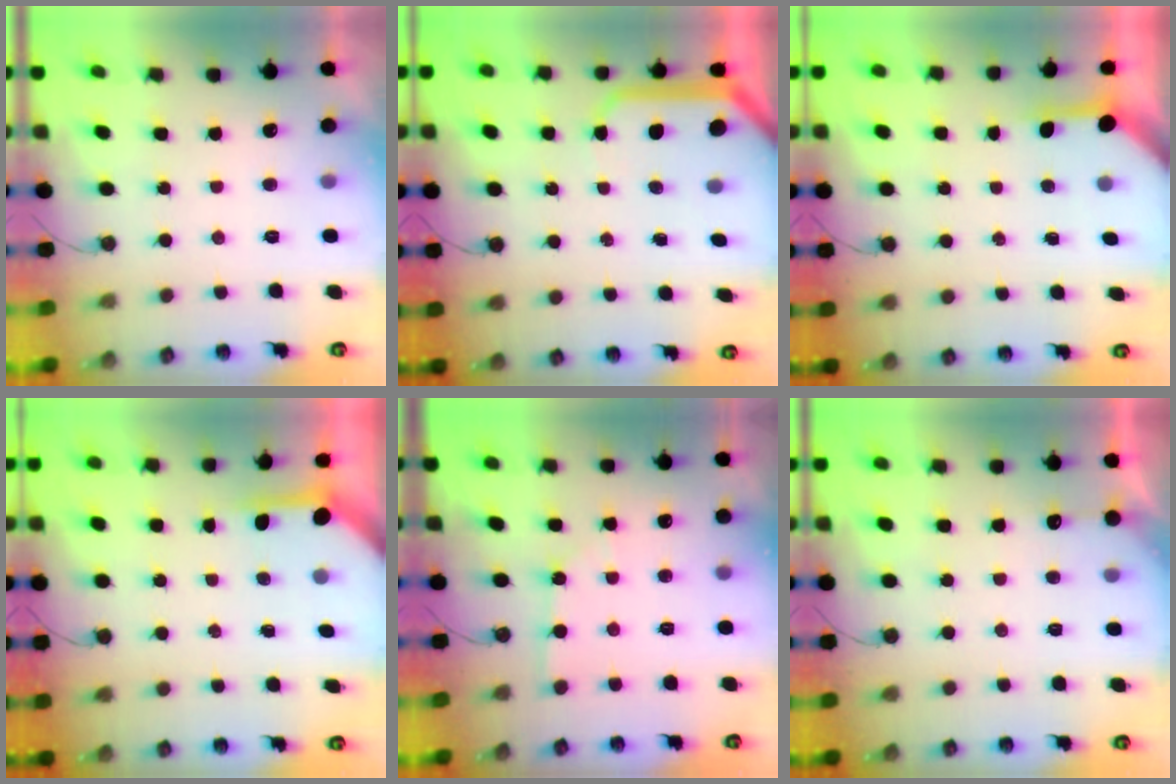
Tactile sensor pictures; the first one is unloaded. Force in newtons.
{"total": 9.0, "press": 9.0, "slide": 0.7}
{"total": 3.4, "press": 3.3, "slide": 0.4}
{"total": 3.8, "press": 3.8, "slide": 0.3}
{"total": 1.8, "press": 1.8, "slide": 0.3}
{"total": 3.1, "press": 3.1, "slide": 0.4}